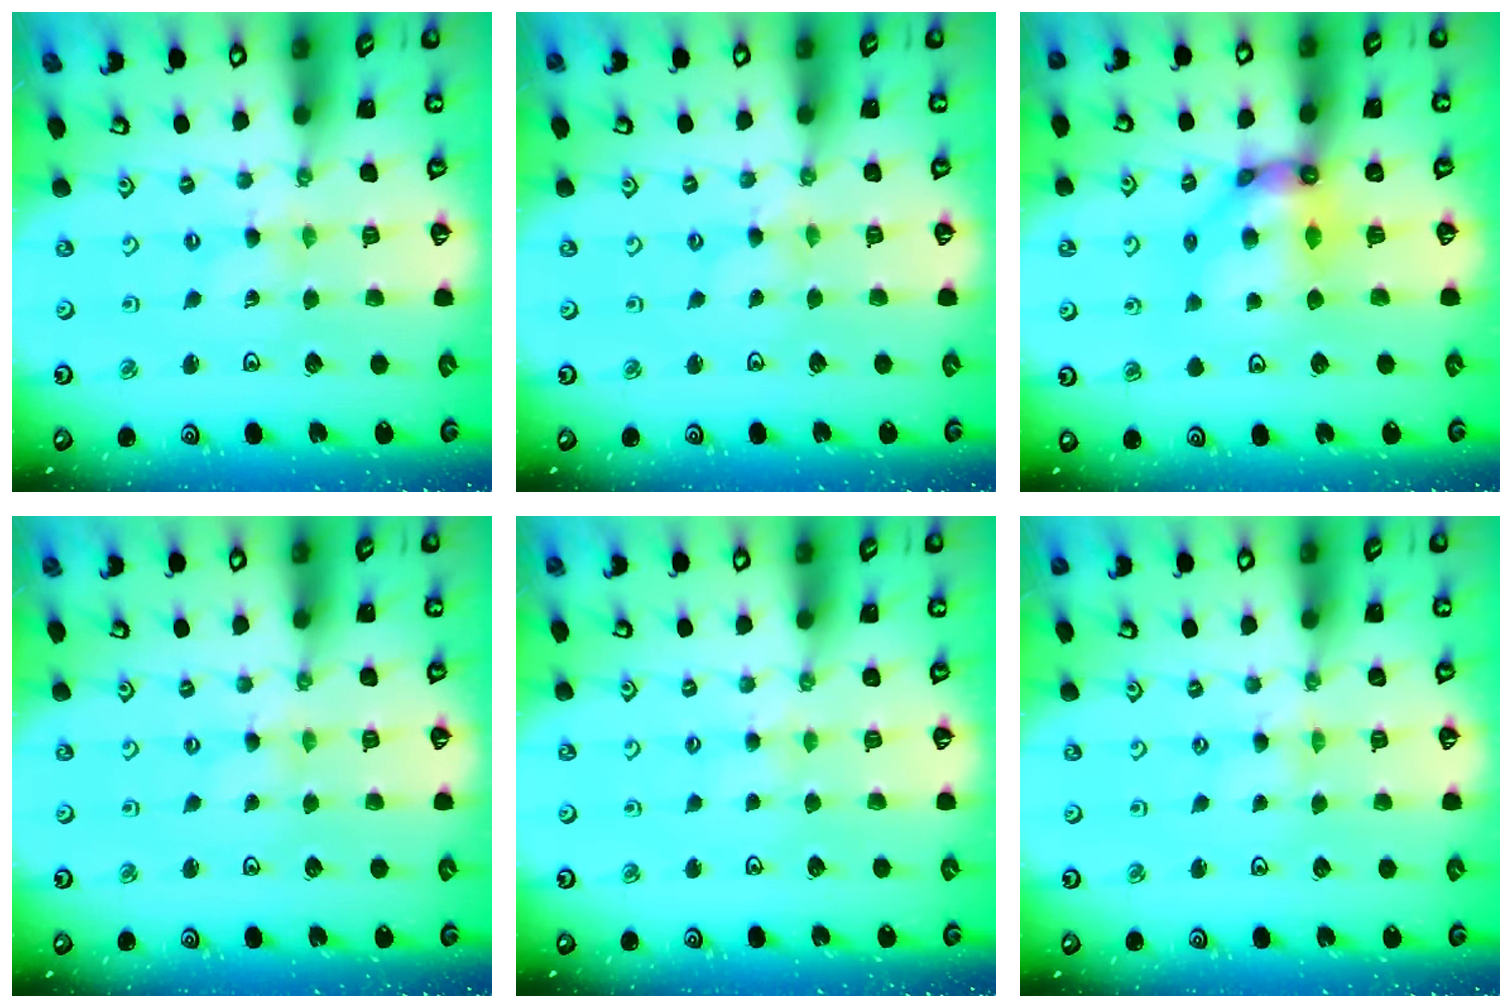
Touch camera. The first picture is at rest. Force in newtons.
{"total": 0.0}
{"total": 10.4, "press": 10.3, "slide": 1.3}
{"total": 0.0}
{"total": 2.8, "press": 2.8, "slide": 0.4}
{"total": 0.0}